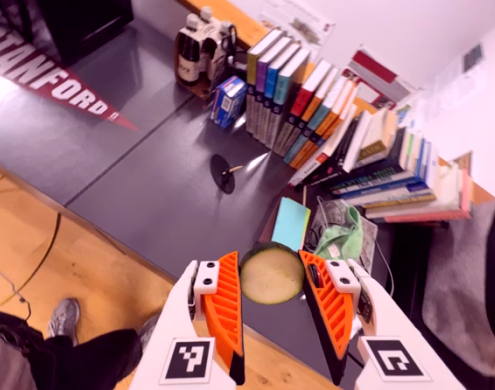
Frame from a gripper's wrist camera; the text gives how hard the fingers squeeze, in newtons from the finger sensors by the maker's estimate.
{"total": 8.7, "left": 8.9, "right": 8.5}